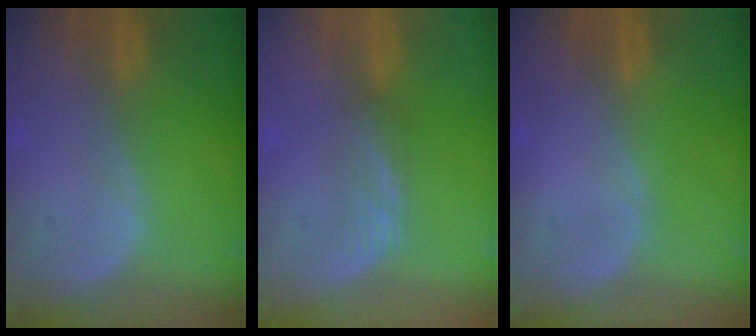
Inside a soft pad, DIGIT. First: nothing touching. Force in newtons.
{"total": 3.0, "press": 2.6, "slide": 1.5}
{"total": 0.0}